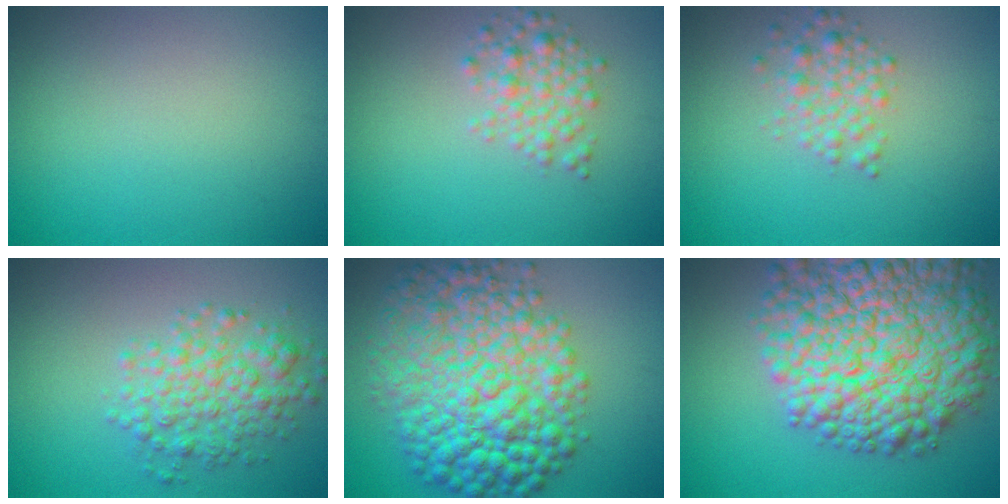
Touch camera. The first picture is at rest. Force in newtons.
{"total": 2.6, "press": 2.6, "slide": 0.2}
{"total": 2.5, "press": 2.5, "slide": 0.1}
{"total": 4.2, "press": 4.2, "slide": 0.0}
{"total": 11.2, "press": 11.2, "slide": 0.0}
{"total": 14.7, "press": 14.6, "slide": 0.7}